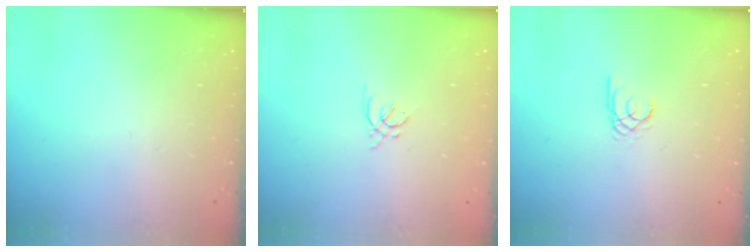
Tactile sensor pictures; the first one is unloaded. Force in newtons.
{"total": 2.5, "press": 2.4, "slide": 0.6}
{"total": 1.9, "press": 1.9, "slide": 0.0}